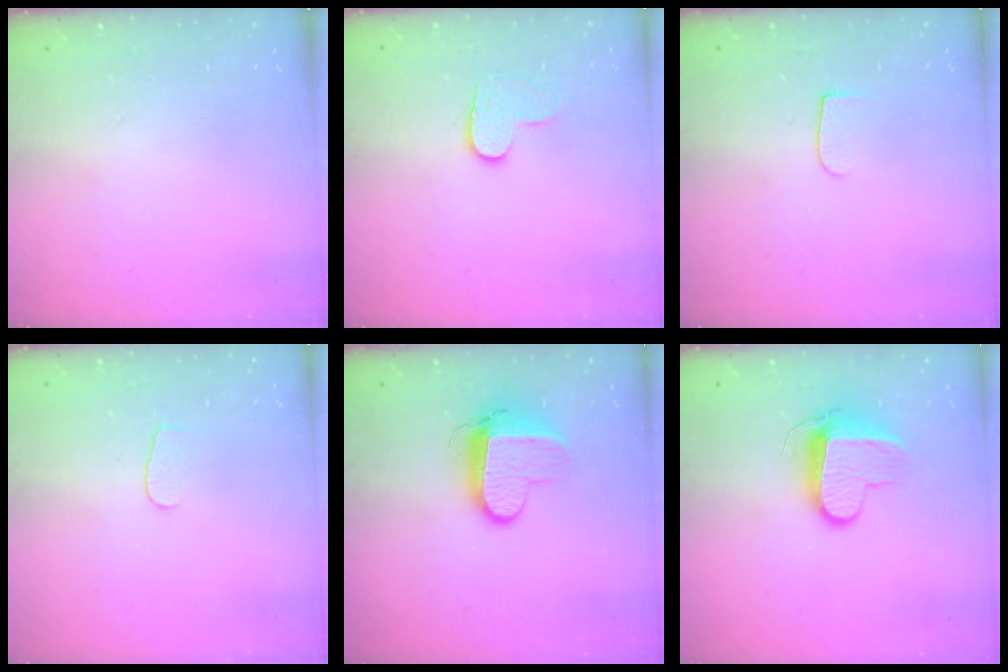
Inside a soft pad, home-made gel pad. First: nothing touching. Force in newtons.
{"total": 4.9, "press": 4.8, "slide": 0.5}
{"total": 5.3, "press": 5.2, "slide": 0.6}
{"total": 4.2, "press": 4.2, "slide": 0.4}
{"total": 9.6, "press": 9.6, "slide": 0.9}
{"total": 9.8, "press": 9.8, "slide": 0.1}